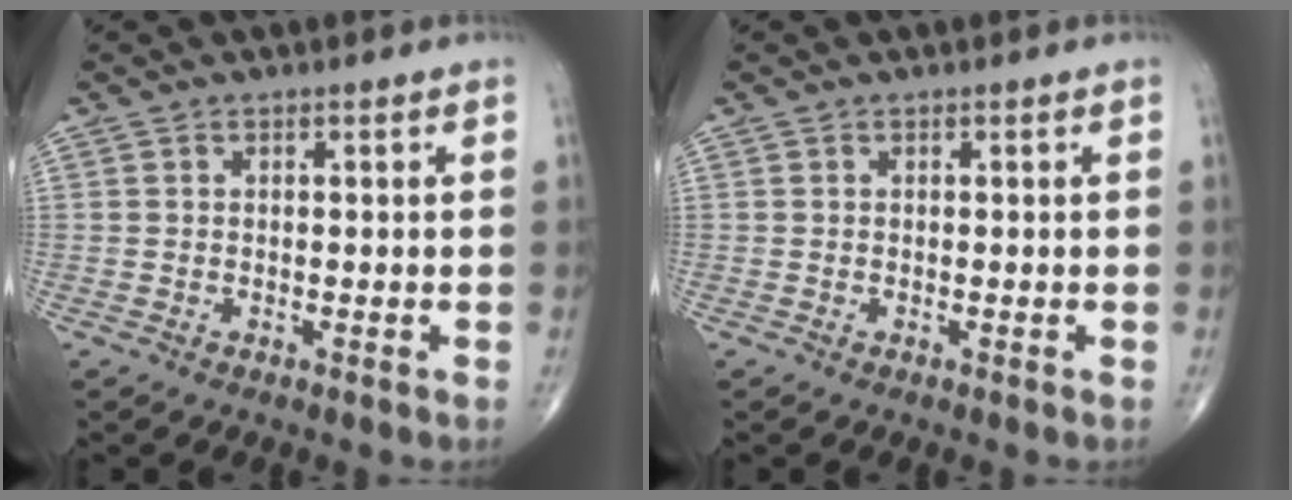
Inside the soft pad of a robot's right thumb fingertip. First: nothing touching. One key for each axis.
{"total": 0.0}